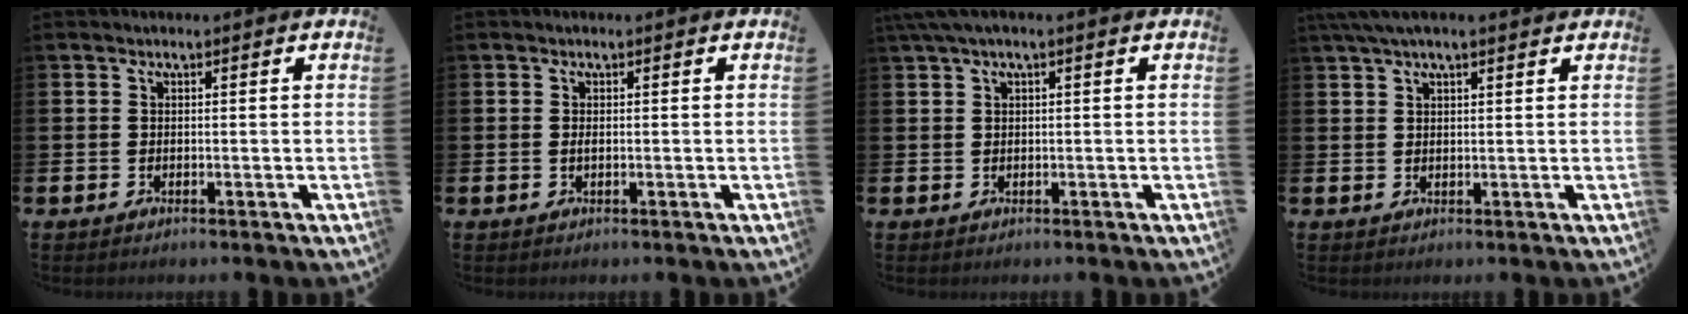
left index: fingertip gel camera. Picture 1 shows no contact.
{"total": 0.6, "force": [0.0, 0.2, 0.6], "torque": [-0.014, 0.002, 0.000]}
{"total": 1.9, "force": [0.8, 0.2, 1.7], "torque": [-0.036, 0.005, 0.016]}
{"total": 3.5, "force": [2.7, 0.8, 2.1], "torque": [-0.042, 0.000, 0.049]}